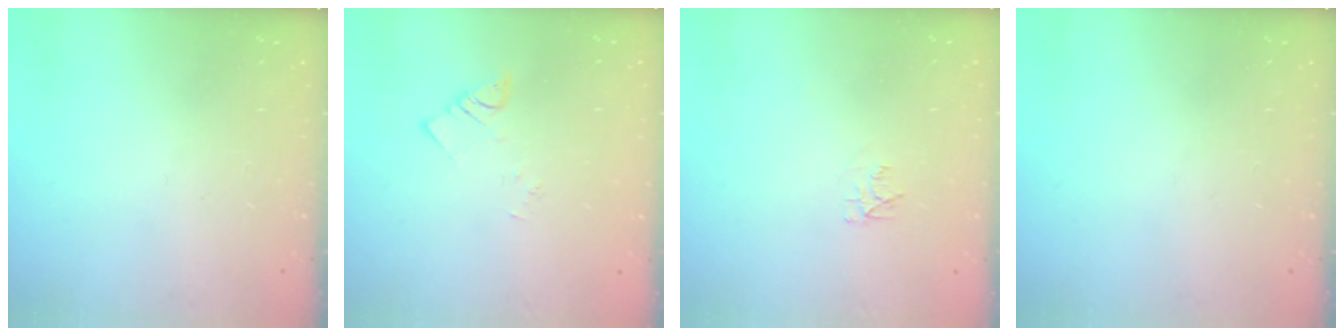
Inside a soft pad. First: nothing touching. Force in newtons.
{"total": 2.2, "press": 2.1, "slide": 0.4}
{"total": 5.0, "press": 5.0, "slide": 0.5}
{"total": 0.0}